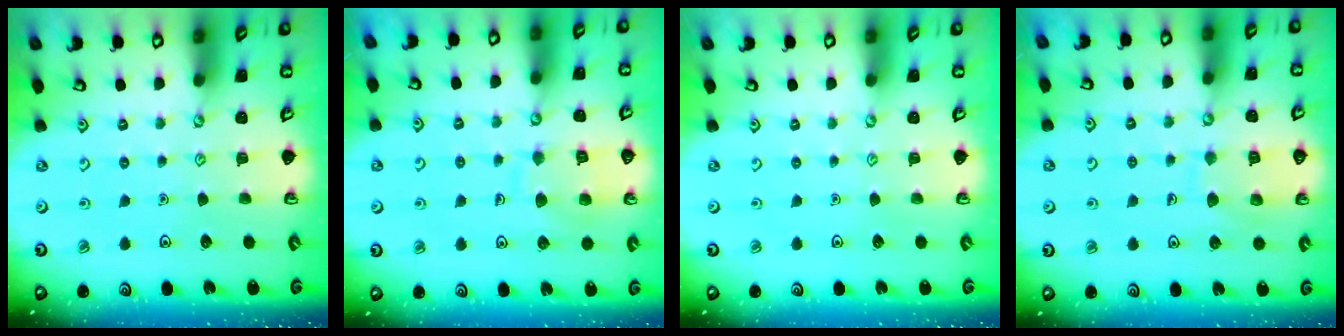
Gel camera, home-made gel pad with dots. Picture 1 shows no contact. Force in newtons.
{"total": 10.6, "press": 10.6, "slide": 0.9}
{"total": 0.0}
{"total": 8.2, "press": 8.1, "slide": 0.8}